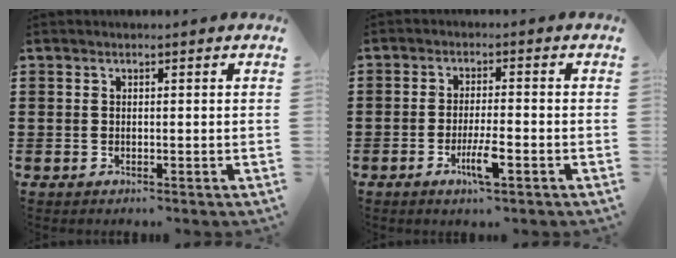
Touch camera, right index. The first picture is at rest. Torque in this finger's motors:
{"motor_torque": [0.49, -0.31, 0.25, 0.09]}